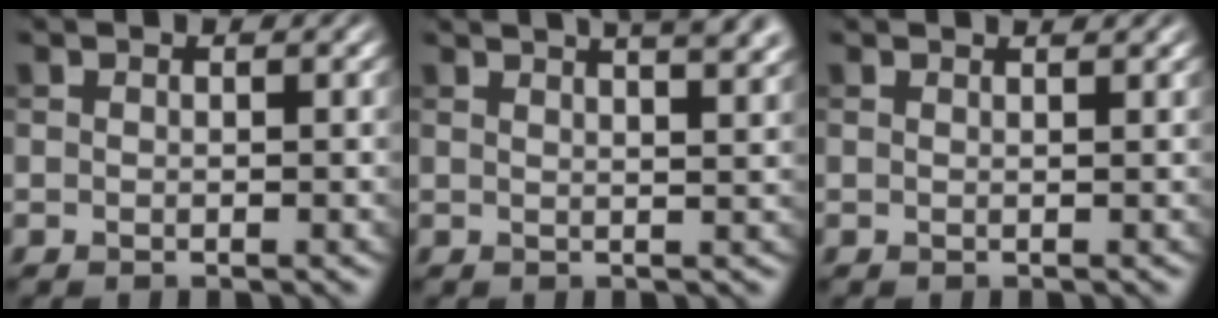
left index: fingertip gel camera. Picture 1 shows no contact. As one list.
[{"total": 10.0, "force": [6.4, 4.1, 6.5], "torque": [-0.019, 0.058, 0.041]}, {"total": 1.5, "force": [1.2, 0.4, 0.7], "torque": [-0.007, -0.002, 0.006]}]